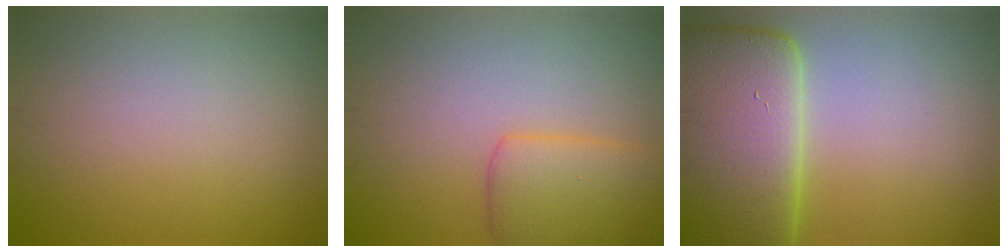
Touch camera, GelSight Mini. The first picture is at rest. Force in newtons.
{"total": 4.2, "press": 4.2, "slide": 0.2}
{"total": 14.2, "press": 14.2, "slide": 1.3}